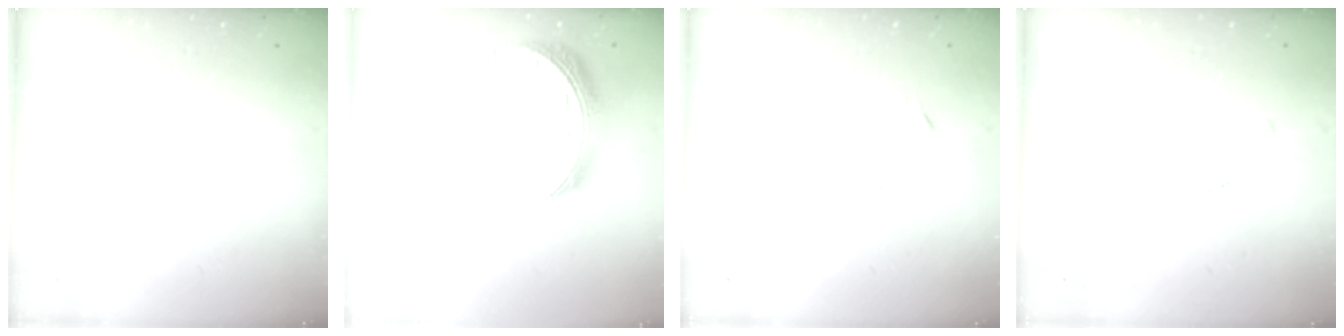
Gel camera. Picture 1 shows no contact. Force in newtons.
{"total": 10.1, "press": 10.1, "slide": 0.7}
{"total": 2.8, "press": 2.8, "slide": 0.4}
{"total": 2.9, "press": 2.9, "slide": 0.4}